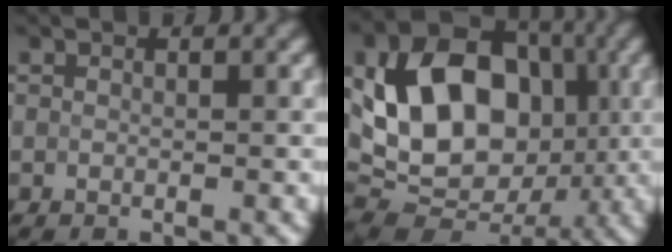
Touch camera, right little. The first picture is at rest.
{"total": 13.6, "force": [1.2, 9.9, 9.2], "torque": [-0.159, 0.010, 0.015]}